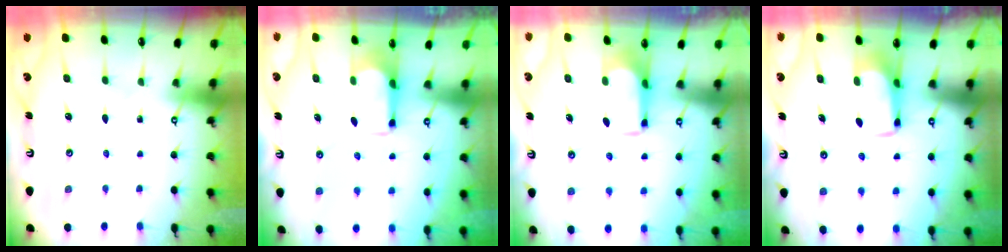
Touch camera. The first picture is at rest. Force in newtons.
{"total": 2.8, "press": 2.5, "slide": 1.1}
{"total": 2.2, "press": 2.1, "slide": 0.4}
{"total": 3.3, "press": 3.3, "slide": 0.3}